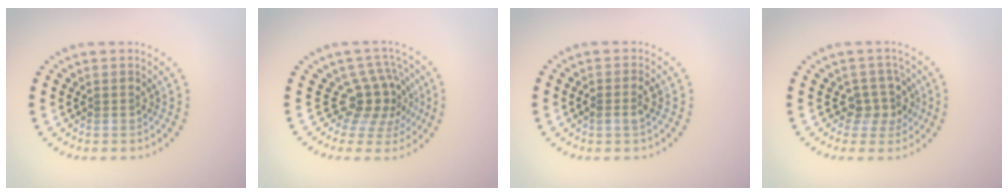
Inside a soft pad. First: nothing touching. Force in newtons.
{"total": 4.0, "press": 2.8, "slide": 2.8}
{"total": 1.3, "press": 1.3, "slide": 0.3}
{"total": 2.6, "press": 2.0, "slide": 1.6}